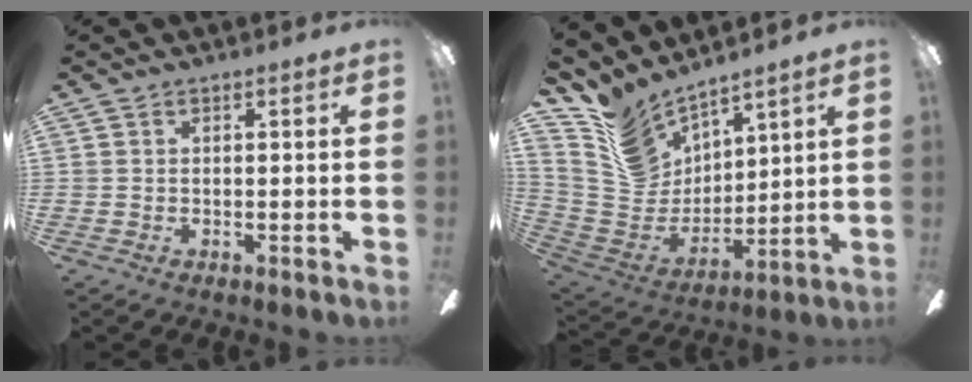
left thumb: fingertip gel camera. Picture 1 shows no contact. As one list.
[{"total": 12.5, "force": [10.0, 6.8, 3.3], "torque": [-0.103, -0.075, 0.198]}]